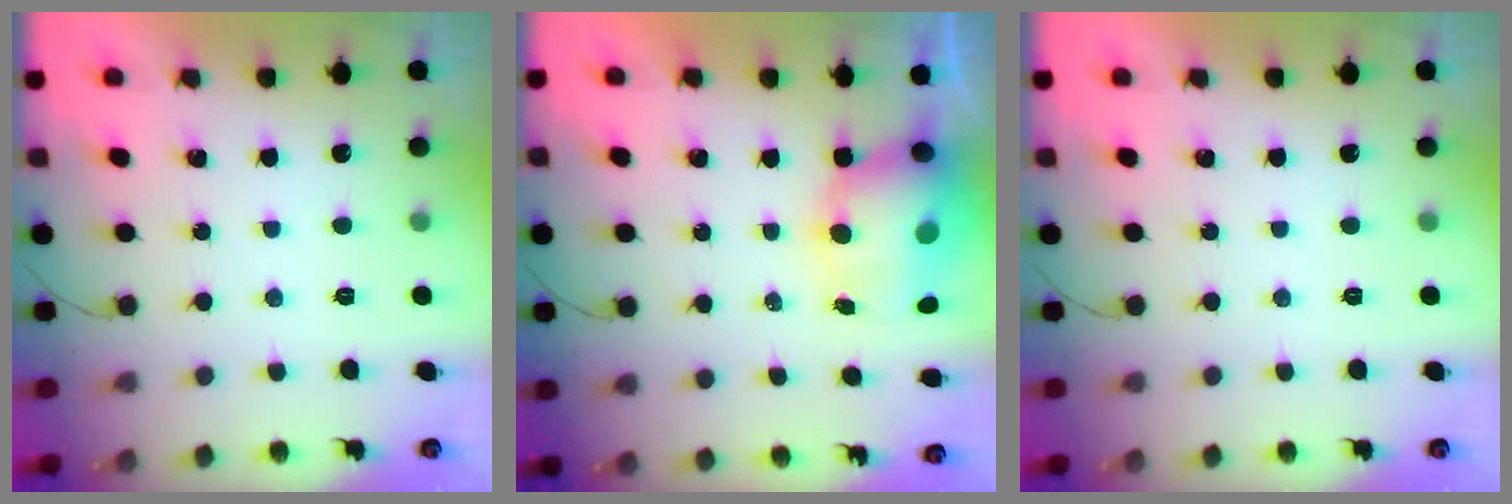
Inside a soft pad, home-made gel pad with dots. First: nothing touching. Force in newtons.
{"total": 10.0, "press": 9.6, "slide": 2.7}
{"total": 0.0}